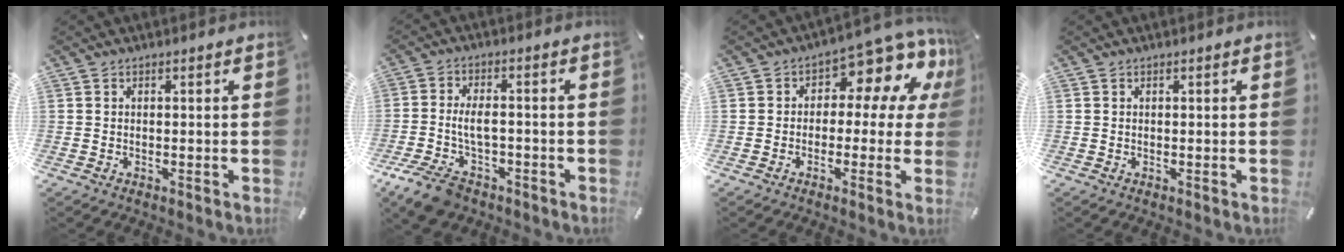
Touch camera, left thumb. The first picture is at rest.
{"total": 8.9, "force": [-3.2, 5.4, 6.2], "torque": [-0.124, 0.014, -0.052]}
{"total": 10.5, "force": [5.4, 5.0, 7.4], "torque": [-0.099, -0.051, 0.092]}
{"total": 0.0}